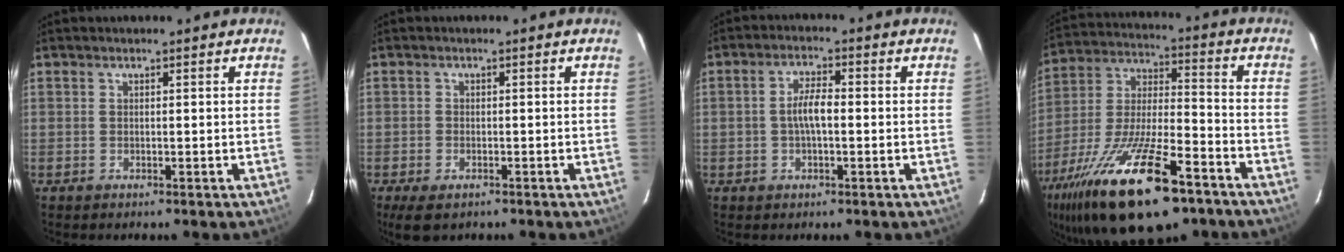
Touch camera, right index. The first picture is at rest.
{"total": 4.3, "force": [-2.7, 2.3, 2.5], "torque": [-0.058, -0.013, -0.047]}
{"total": 4.5, "force": [-0.5, 1.7, 4.2], "torque": [-0.082, 0.008, -0.007]}
{"total": 26.6, "force": [-16.4, 8.7, 19.0], "torque": [-0.369, -0.038, -0.274]}